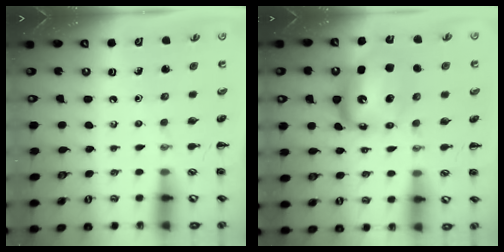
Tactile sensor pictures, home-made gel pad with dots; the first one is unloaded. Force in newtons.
{"total": 9.3, "press": 8.9, "slide": 2.8}